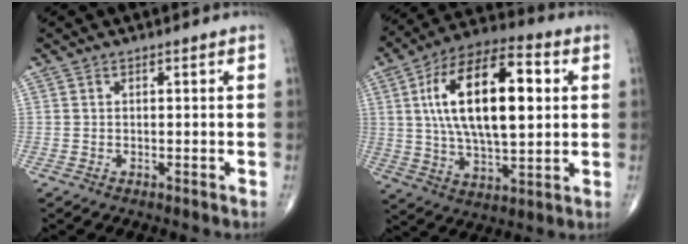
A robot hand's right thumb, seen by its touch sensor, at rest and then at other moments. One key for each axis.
{"total": 22.9, "fx": 4.4, "fy": 10.3, "fz": 20.0, "tx": -0.336, "ty": 0.008, "tz": 0.067}